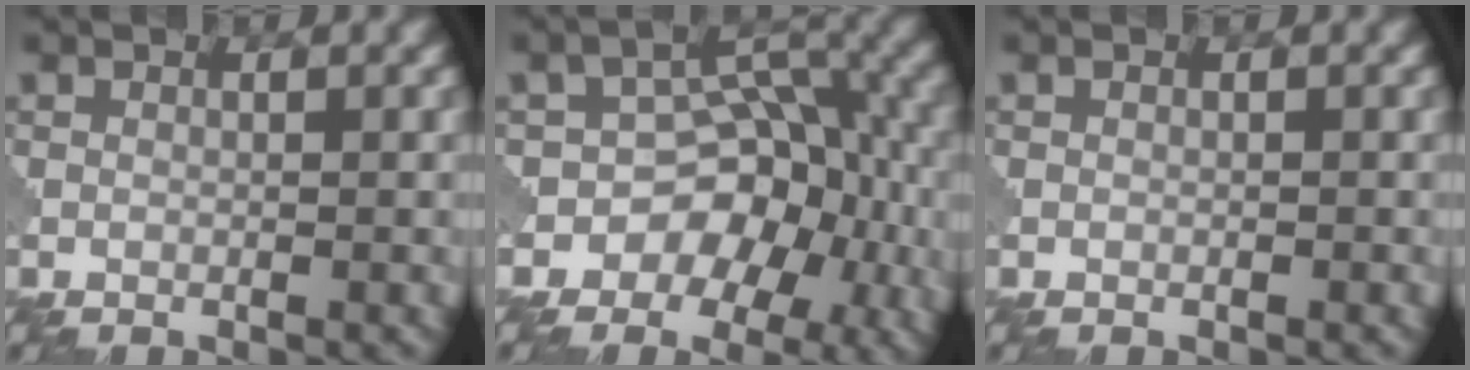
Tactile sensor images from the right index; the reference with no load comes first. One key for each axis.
{"total": 7.5, "fx": -2.8, "fy": 5.7, "fz": 3.9, "tx": -0.025, "ty": 0.019, "tz": -0.056}
{"total": 0.0}